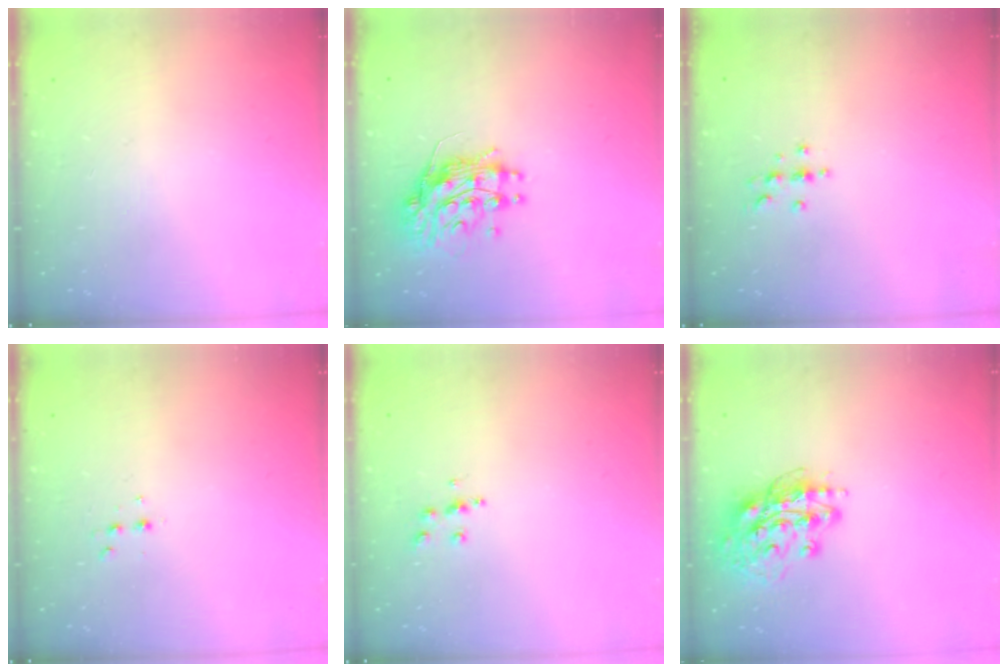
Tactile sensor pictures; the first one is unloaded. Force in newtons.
{"total": 12.2, "press": 12.1, "slide": 0.9}
{"total": 3.3, "press": 3.3, "slide": 0.4}
{"total": 2.8, "press": 2.7, "slide": 0.6}
{"total": 6.2, "press": 6.2, "slide": 0.5}
{"total": 14.9, "press": 14.8, "slide": 1.5}